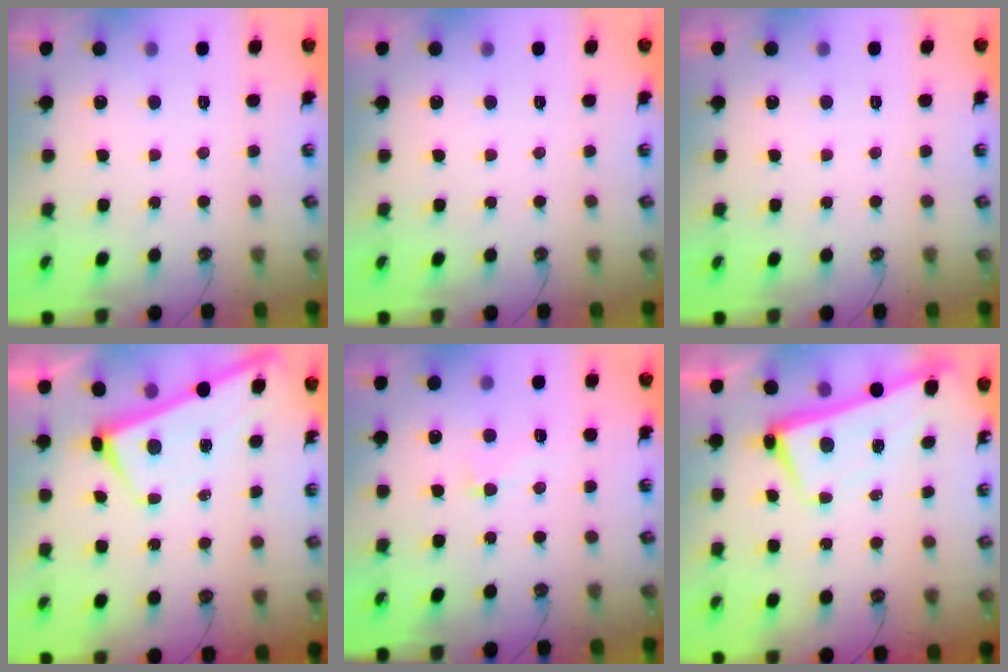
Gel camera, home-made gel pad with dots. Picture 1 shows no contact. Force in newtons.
{"total": 0.0}
{"total": 0.8, "press": 0.8, "slide": 0.1}
{"total": 1.7, "press": 1.7, "slide": 0.1}
{"total": 1.8, "press": 1.4, "slide": 1.1}
{"total": 2.5, "press": 2.4, "slide": 0.6}